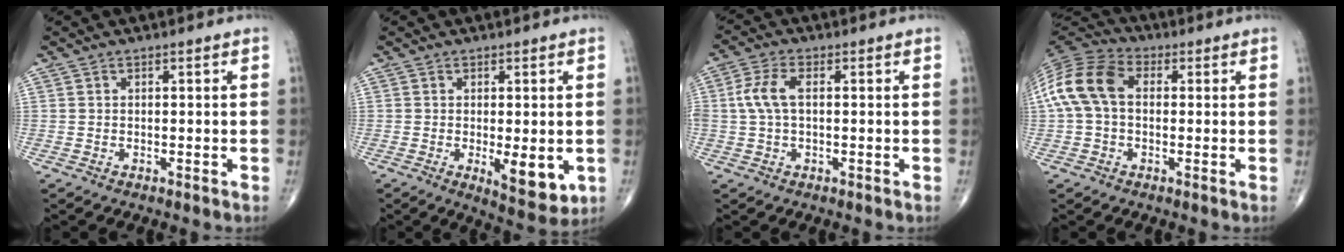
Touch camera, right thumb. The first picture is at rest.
{"total": 7.6, "force": [-1.5, 2.8, 6.9], "torque": [-0.084, -0.020, -0.014]}
{"total": 5.7, "force": [0.5, 2.9, 4.9], "torque": [-0.120, 0.015, 0.006]}
{"total": 12.1, "force": [1.0, 8.2, 8.9], "torque": [-0.184, 0.034, 0.009]}